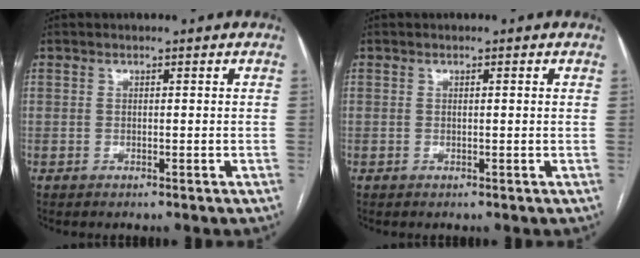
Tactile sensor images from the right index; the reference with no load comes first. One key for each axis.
{"total": 0.6, "fx": 0.2, "fy": -0.1, "fz": 0.6, "tx": -0.010, "ty": 0.001, "tz": 0.002}